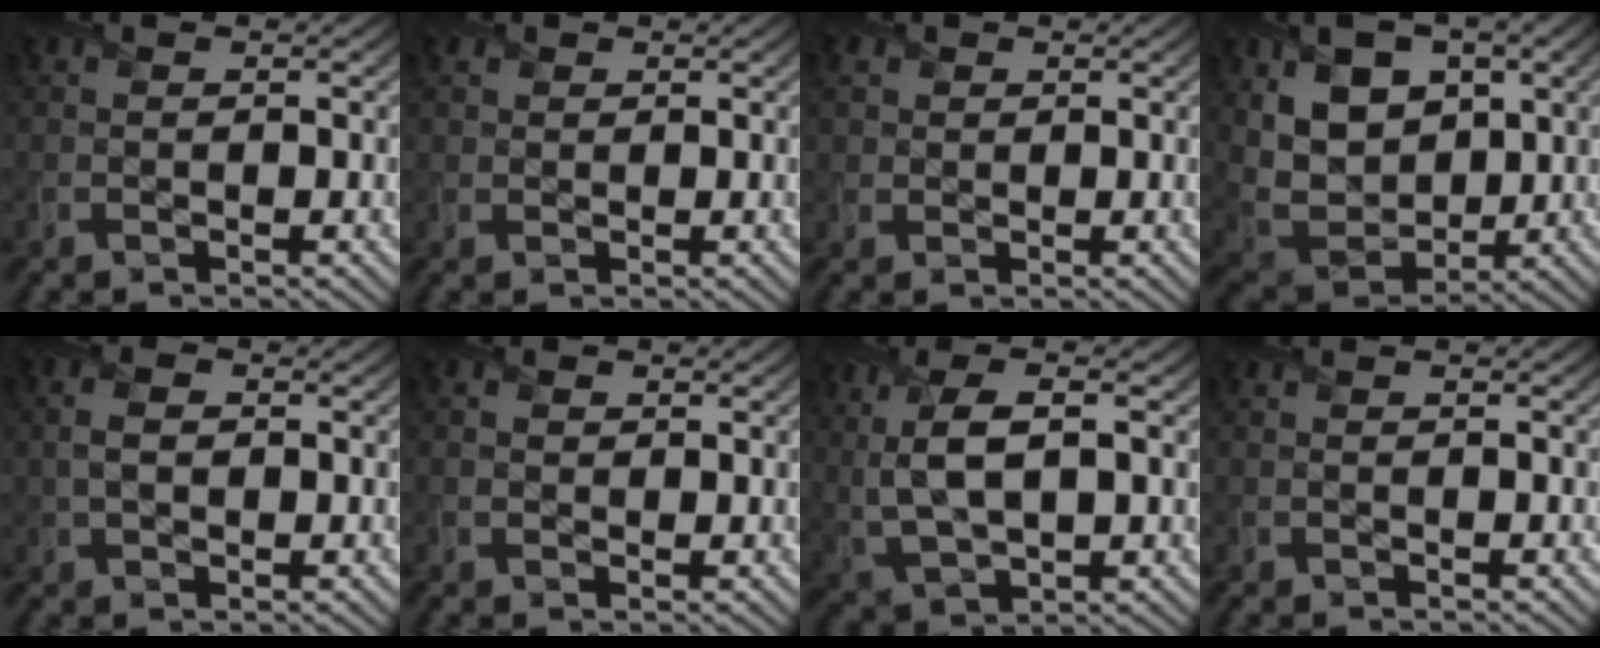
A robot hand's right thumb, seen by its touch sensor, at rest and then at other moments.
{"total": 1.7, "force": [1.0, 1.3, 0.3], "torque": [-0.011, 0.001, 0.021]}
{"total": 2.4, "force": [1.2, 2.0, 0.6], "torque": [-0.023, 0.001, 0.024]}
{"total": 11.8, "force": [3.8, 7.6, 8.3], "torque": [-0.185, -0.005, 0.074]}
{"total": 3.3, "force": [0.2, 2.2, 2.5], "torque": [-0.067, 0.003, 0.004]}
{"total": 1.4, "force": [0.3, 1.2, 0.6], "torque": [-0.016, -0.002, 0.008]}
{"total": 8.4, "force": [1.6, 4.0, 7.2], "torque": [-0.168, 0.001, 0.031]}
{"total": 0.0}